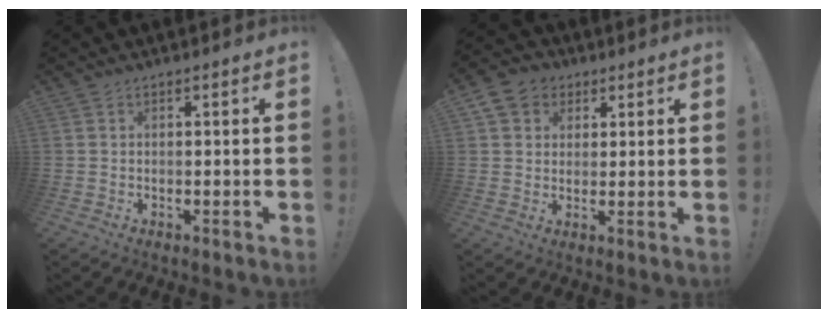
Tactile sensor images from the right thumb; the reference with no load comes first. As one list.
[{"total": 7.8, "force": [3.4, 6.6, 2.4], "torque": [-0.036, -0.011, 0.070]}]